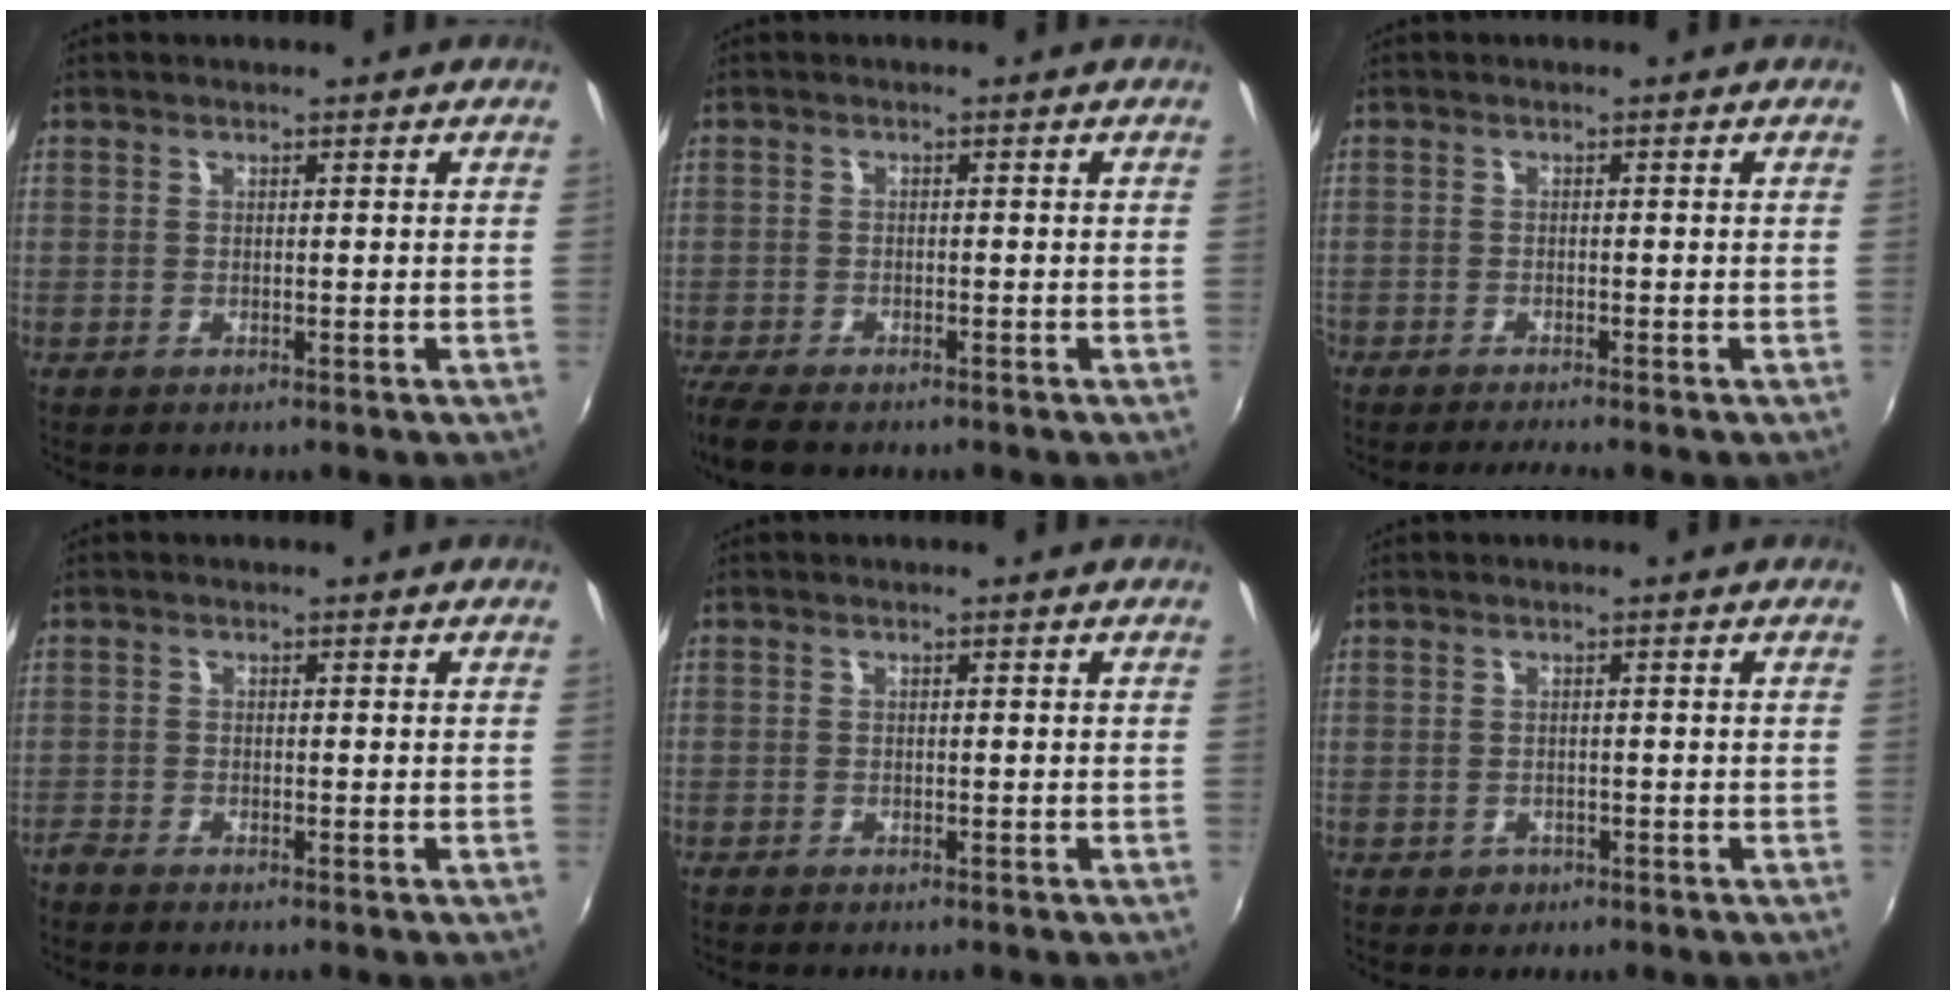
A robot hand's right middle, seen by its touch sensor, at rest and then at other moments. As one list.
[{"total": 6.3, "force": [-5.1, 1.8, 3.2], "torque": [-0.085, -0.033, -0.098]}, {"total": 2.7, "force": [-2.6, -0.3, 1.0], "torque": [-0.034, -0.010, -0.048]}, {"total": 1.9, "force": [-1.8, 0.4, 0.4], "torque": [-0.015, -0.007, -0.038]}, {"total": 1.4, "force": [-1.2, 0.4, 0.5], "torque": [-0.013, -0.002, -0.019]}, {"total": 1.8, "force": [-0.8, 1.5, 0.4], "torque": [-0.010, -0.004, -0.010]}]